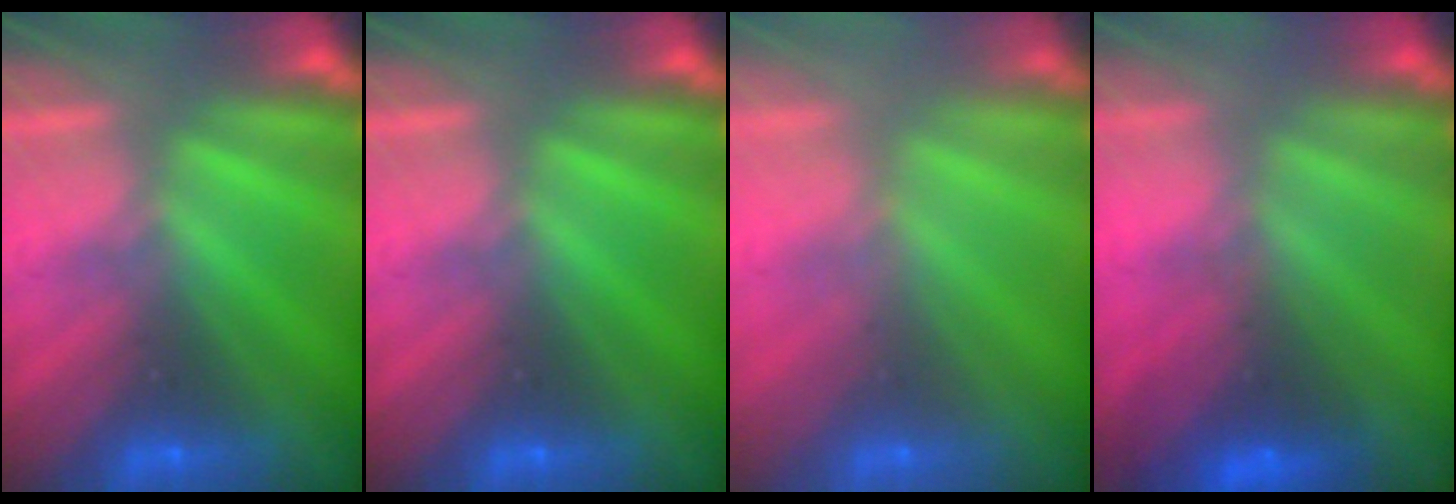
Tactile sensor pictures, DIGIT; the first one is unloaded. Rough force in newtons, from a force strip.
{"total": 0.0}
{"total": 3.0}
{"total": 2.7}